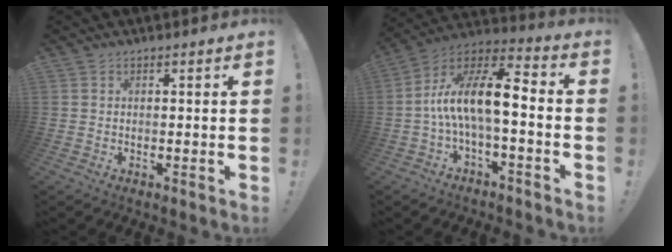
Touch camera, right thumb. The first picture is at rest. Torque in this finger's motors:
{"motor_torque": [2.31, 2.05, 1.67, -1.10, 0.15]}